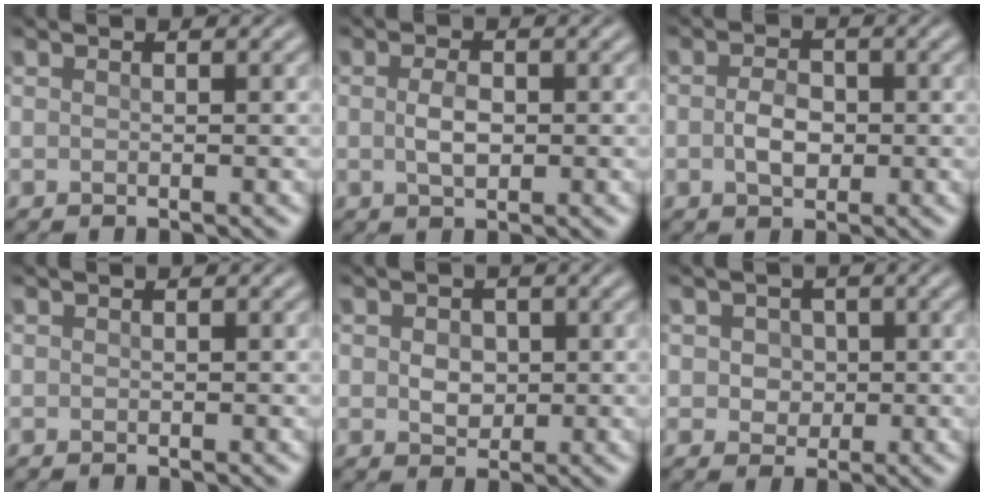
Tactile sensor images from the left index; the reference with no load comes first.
{"total": 2.3, "force": [0.0, 1.3, 1.9], "torque": [-0.043, 0.000, 0.000]}
{"total": 2.7, "force": [-0.3, 1.8, 2.0], "torque": [-0.039, -0.001, -0.009]}
{"total": 0.0}
{"total": 2.3, "force": [0.2, 1.8, 1.4], "torque": [-0.028, -0.002, 0.003]}
{"total": 3.1, "force": [0.8, 2.6, 1.4], "torque": [-0.018, 0.009, 0.008]}